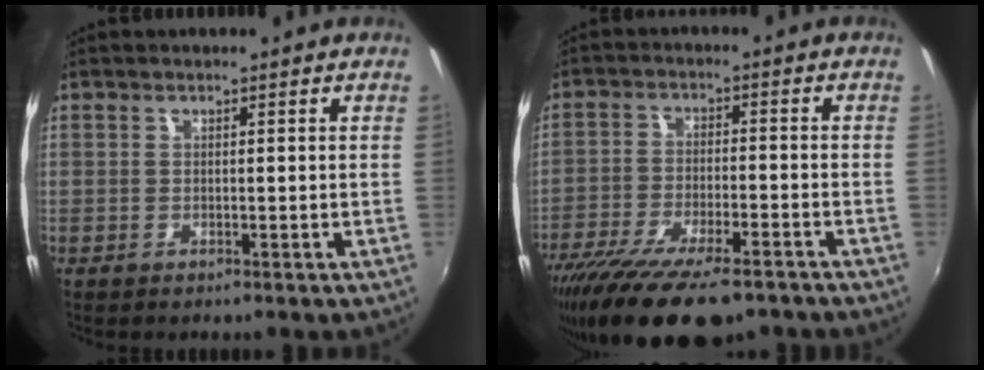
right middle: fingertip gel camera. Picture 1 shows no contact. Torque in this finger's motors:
{"motor_torque": [1.25, -0.89, 0.84, 0.21]}